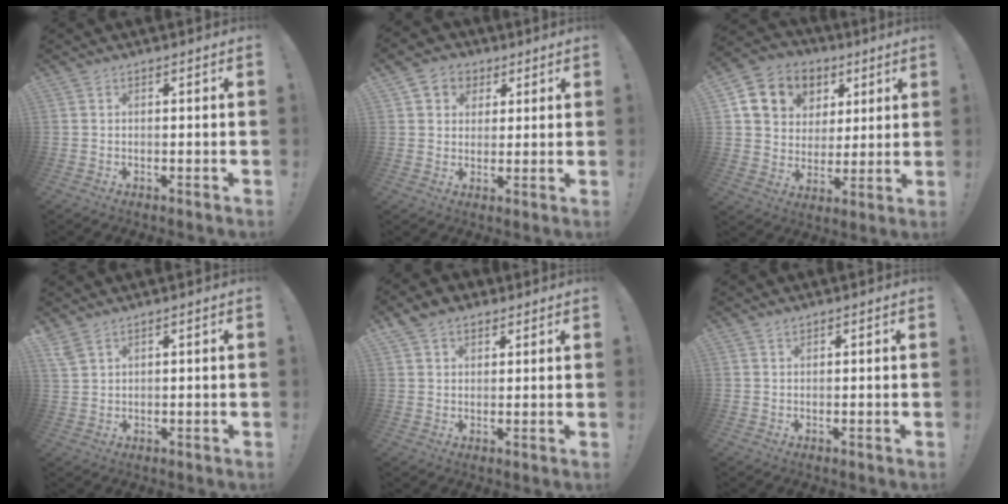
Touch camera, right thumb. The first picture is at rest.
{"total": 6.6, "force": [2.2, 6.0, 1.6], "torque": [-0.026, -0.005, 0.048]}
{"total": 11.7, "force": [5.3, 9.8, 3.7], "torque": [-0.054, -0.029, 0.111]}
{"total": 3.5, "force": [2.5, 1.1, 2.1], "torque": [-0.049, -0.009, 0.052]}
{"total": 5.0, "force": [3.1, 3.5, 1.8], "torque": [-0.031, -0.008, 0.058]}
{"total": 0.9, "force": [0.7, 0.4, 0.3], "torque": [-0.005, -0.001, 0.014]}